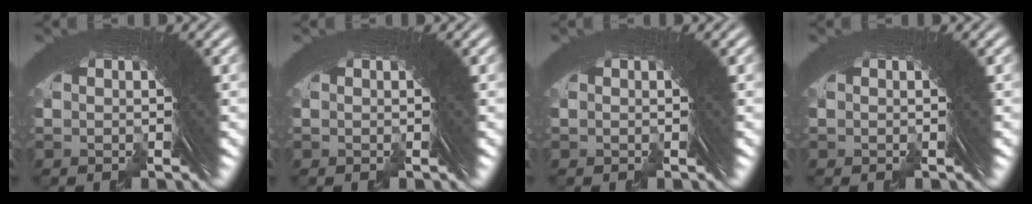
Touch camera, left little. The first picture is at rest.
{"total": 0.0}
{"total": 0.0}
{"total": 0.0}